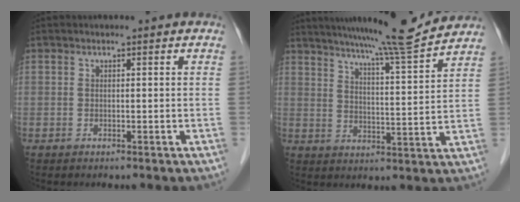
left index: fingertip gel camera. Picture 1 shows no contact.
{"total": 13.4, "force": [12.3, -1.4, 5.2], "torque": [-0.090, -0.016, 0.175]}